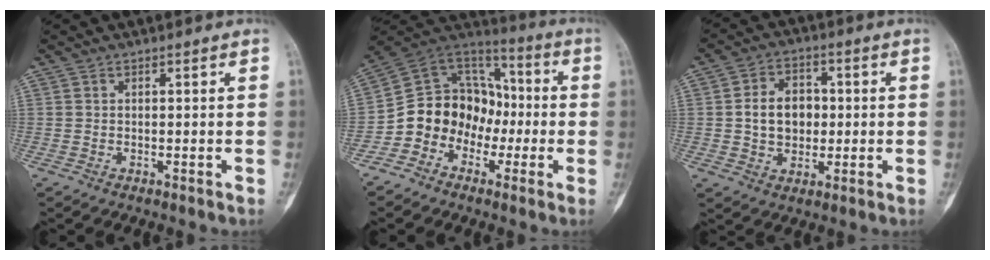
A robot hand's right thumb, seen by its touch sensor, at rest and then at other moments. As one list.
[{"total": 14.3, "force": [-4.3, 12.2, 6.1], "torque": [-0.057, 0.082, -0.087]}, {"total": 9.1, "force": [0.3, 6.9, 5.9], "torque": [-0.072, 0.010, 0.004]}]